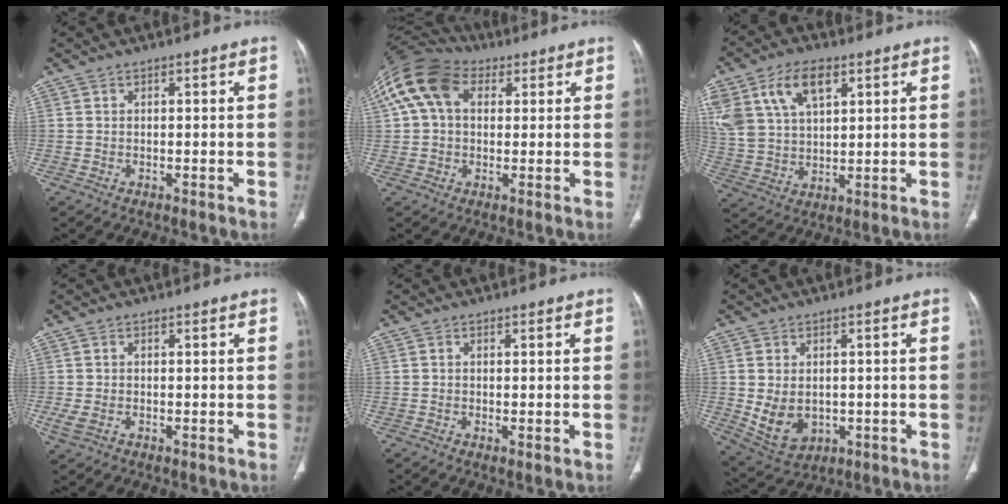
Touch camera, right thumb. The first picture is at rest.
{"total": 13.8, "force": [4.5, 9.4, 9.0], "torque": [-0.176, 0.036, 0.075]}
{"total": 16.3, "force": [7.6, 9.7, 10.7], "torque": [-0.220, -0.004, 0.150]}
{"total": 2.8, "force": [-0.5, 1.8, 2.1], "torque": [-0.057, 0.003, -0.007]}
{"total": 0.9, "force": [-0.2, 0.3, 0.9], "torque": [-0.020, -0.005, -0.004]}
{"total": 8.2, "force": [-0.7, 6.1, 5.5], "torque": [-0.086, -0.005, 0.013]}